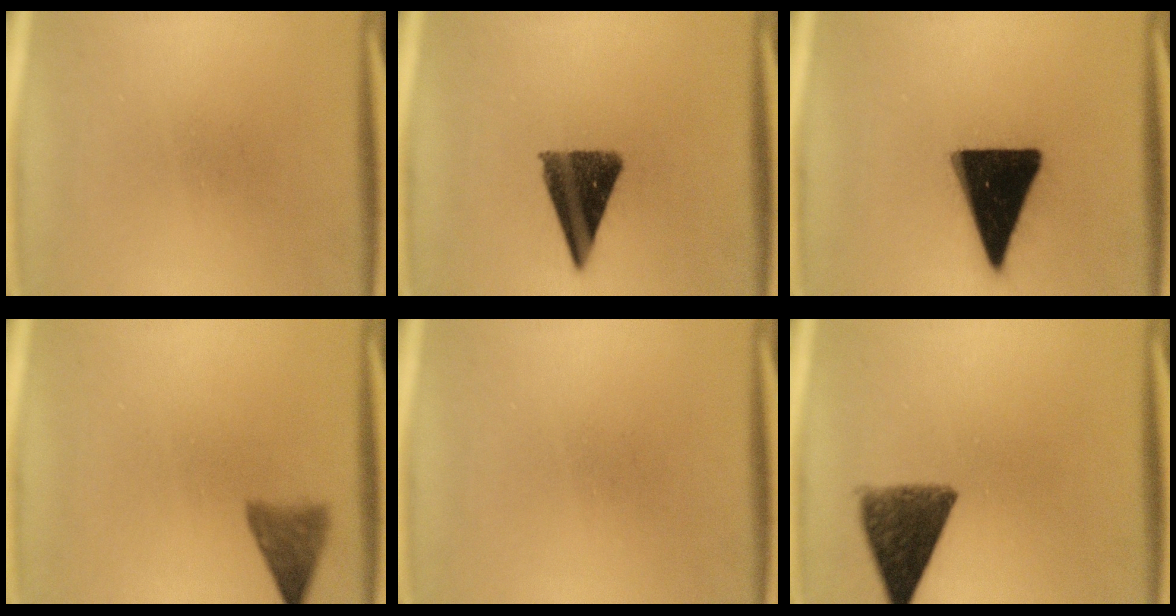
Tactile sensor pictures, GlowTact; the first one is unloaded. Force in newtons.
{"total": 11.2}
{"total": 19.8}
{"total": 3.6}
{"total": 0.0}
{"total": 9.3}